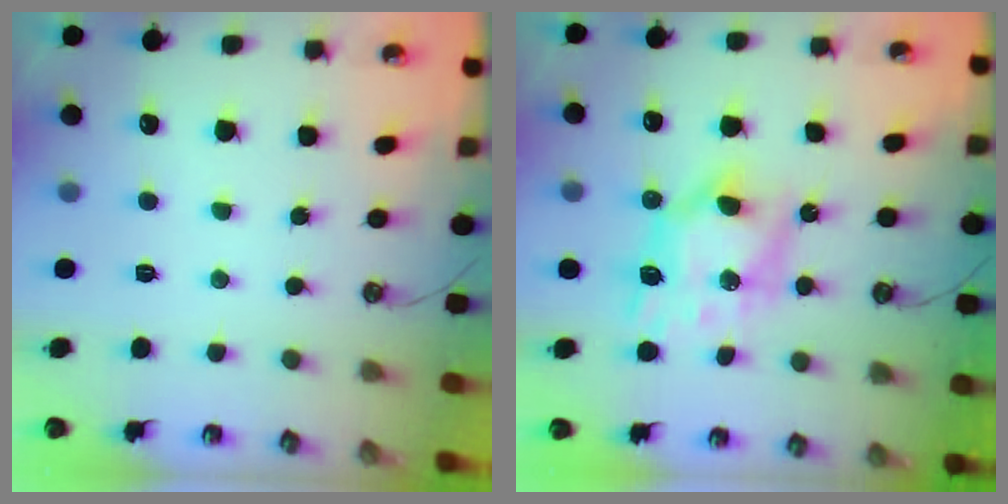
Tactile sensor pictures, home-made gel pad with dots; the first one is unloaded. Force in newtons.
{"total": 9.6, "press": 9.6, "slide": 0.5}